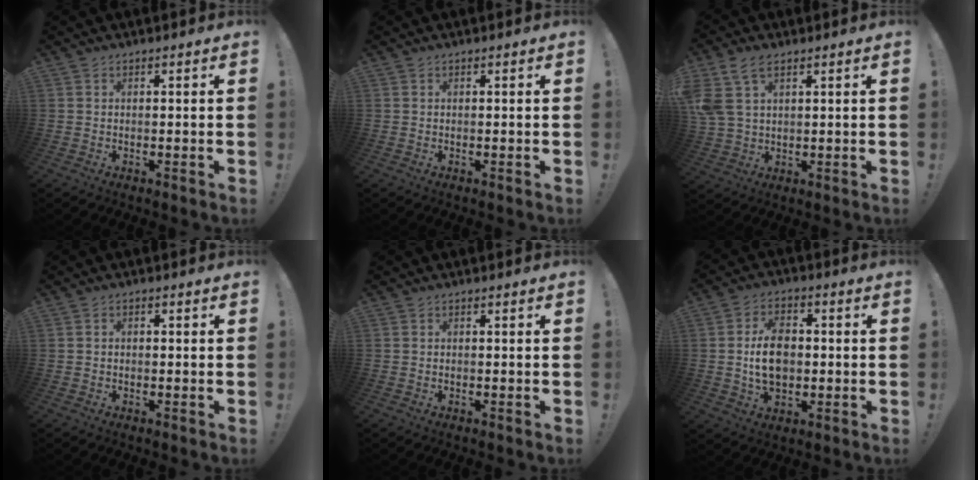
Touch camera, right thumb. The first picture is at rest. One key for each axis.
{"total": 0.0}
{"total": 10.1, "fx": 5.2, "fy": 5.8, "fz": 6.5, "tx": -0.126, "ty": -0.016, "tz": 0.101}
{"total": 1.1, "fx": -0.8, "fy": 0.7, "fz": 0.5, "tx": -0.012, "ty": 0.006, "tz": -0.013}
{"total": 0.0}
{"total": 11.7, "fx": 0.0, "fy": 8.3, "fz": 8.3, "tx": -0.135, "ty": 0.003, "tz": -0.001}